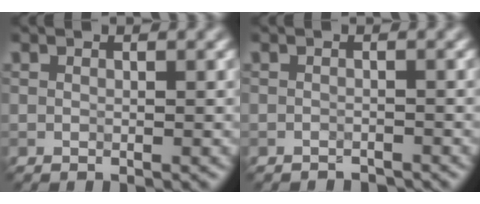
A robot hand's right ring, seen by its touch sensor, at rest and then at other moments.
{"total": 1.4, "force": [-1.3, 0.2, 0.1], "torque": [0.004, -0.003, -0.022]}